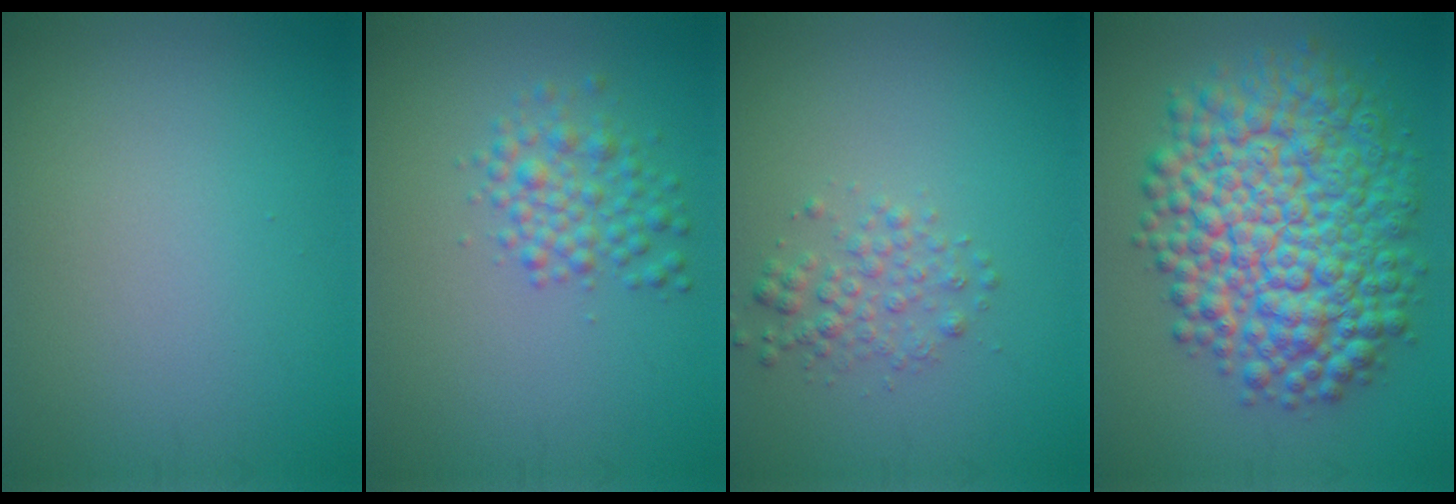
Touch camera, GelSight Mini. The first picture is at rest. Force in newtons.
{"total": 2.8, "press": 2.8, "slide": 0.0}
{"total": 2.1, "press": 2.1, "slide": 0.1}
{"total": 12.2, "press": 12.2, "slide": 0.2}